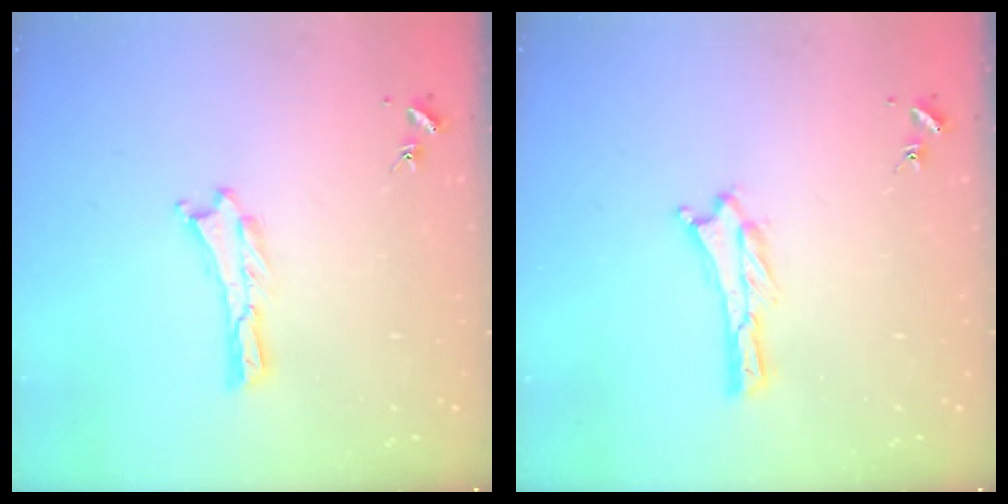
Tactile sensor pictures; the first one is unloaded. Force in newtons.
{"total": 0.0}